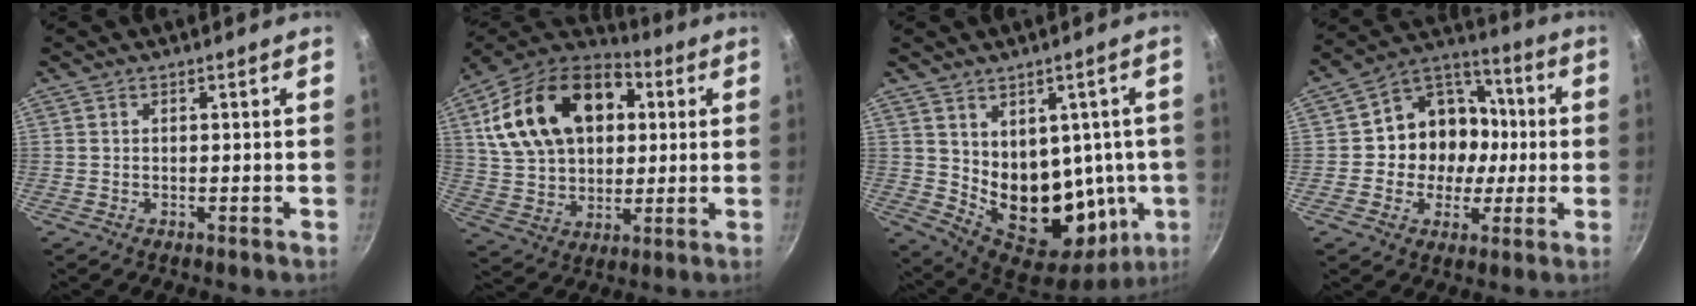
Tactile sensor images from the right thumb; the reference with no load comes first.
{"total": 24.7, "force": [6.5, 16.6, 17.1], "torque": [-0.289, 0.018, 0.109]}
{"total": 18.7, "force": [1.6, 12.9, 13.4], "torque": [-0.143, -0.035, 0.054]}
{"total": 14.9, "force": [-0.6, 12.8, 7.5], "torque": [-0.081, 0.034, -0.023]}